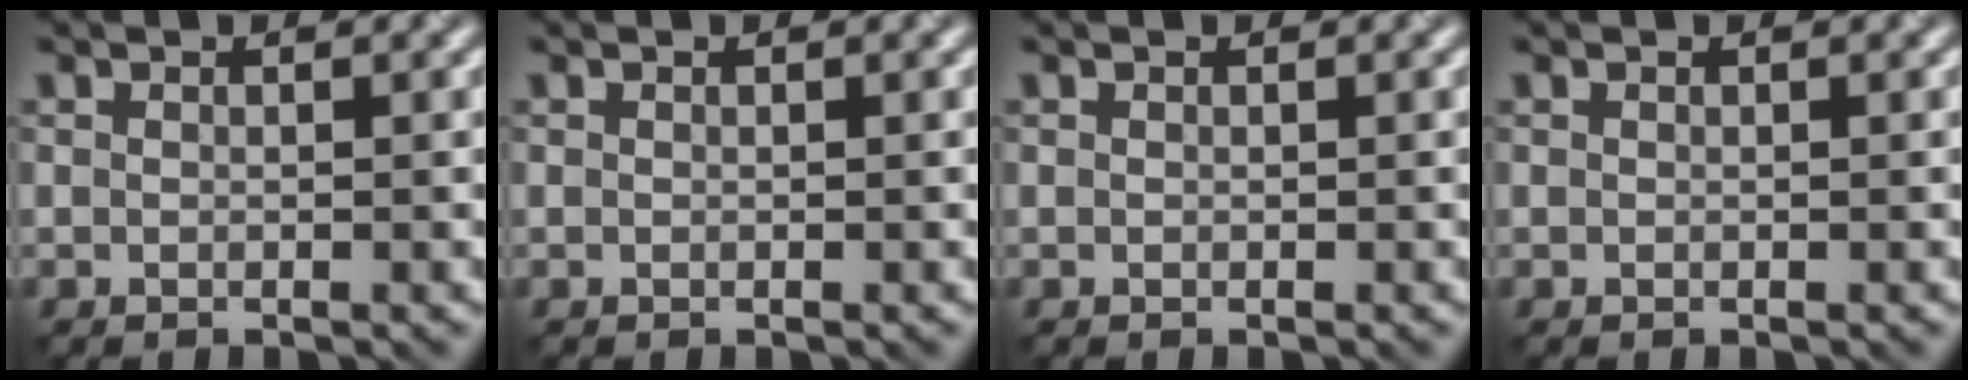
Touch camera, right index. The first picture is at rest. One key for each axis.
{"total": 0.0}
{"total": 0.0}
{"total": 0.0}